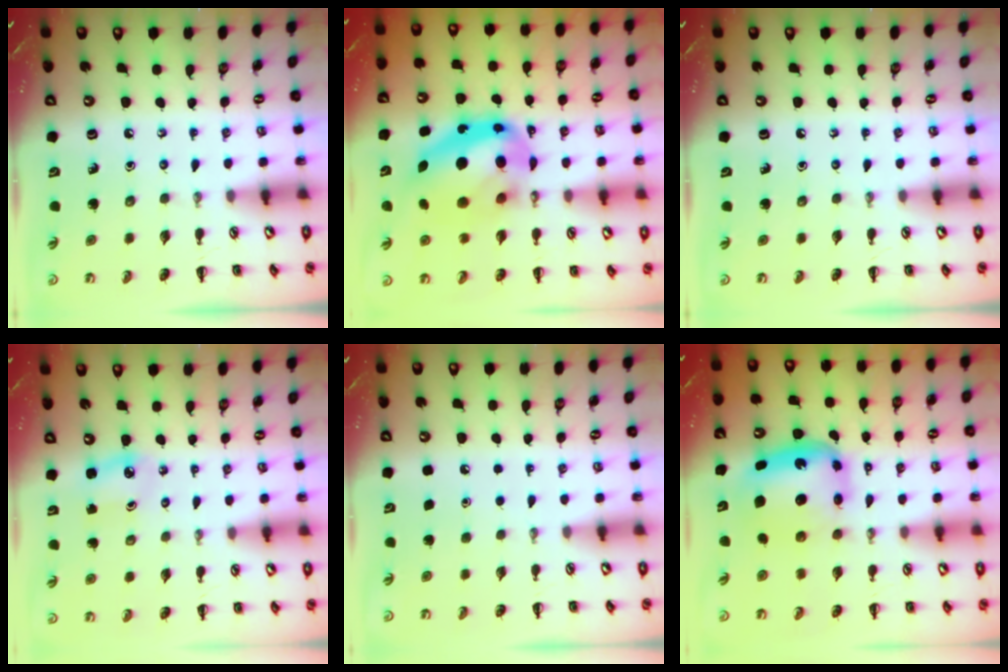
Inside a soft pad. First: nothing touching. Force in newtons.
{"total": 19.0, "press": 18.4, "slide": 4.6}
{"total": 0.0}
{"total": 3.2, "press": 3.1, "slide": 0.7}
{"total": 1.7, "press": 1.7, "slide": 0.1}
{"total": 6.8, "press": 6.6, "slide": 1.9}